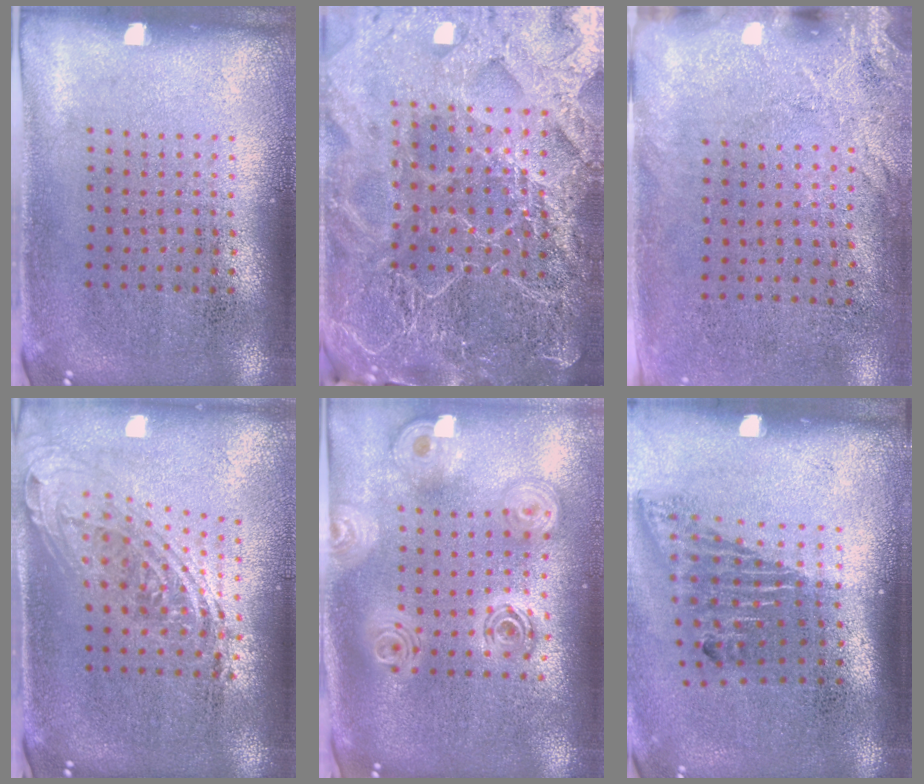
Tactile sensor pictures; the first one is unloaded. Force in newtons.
{"total": 6.2, "press": 5.3, "slide": 3.1}
{"total": 2.6, "press": 2.1, "slide": 1.6}
{"total": 2.1, "press": 1.5, "slide": 1.4}
{"total": 2.4, "press": 1.9, "slide": 1.5}
{"total": 1.6, "press": 1.1, "slide": 1.1}